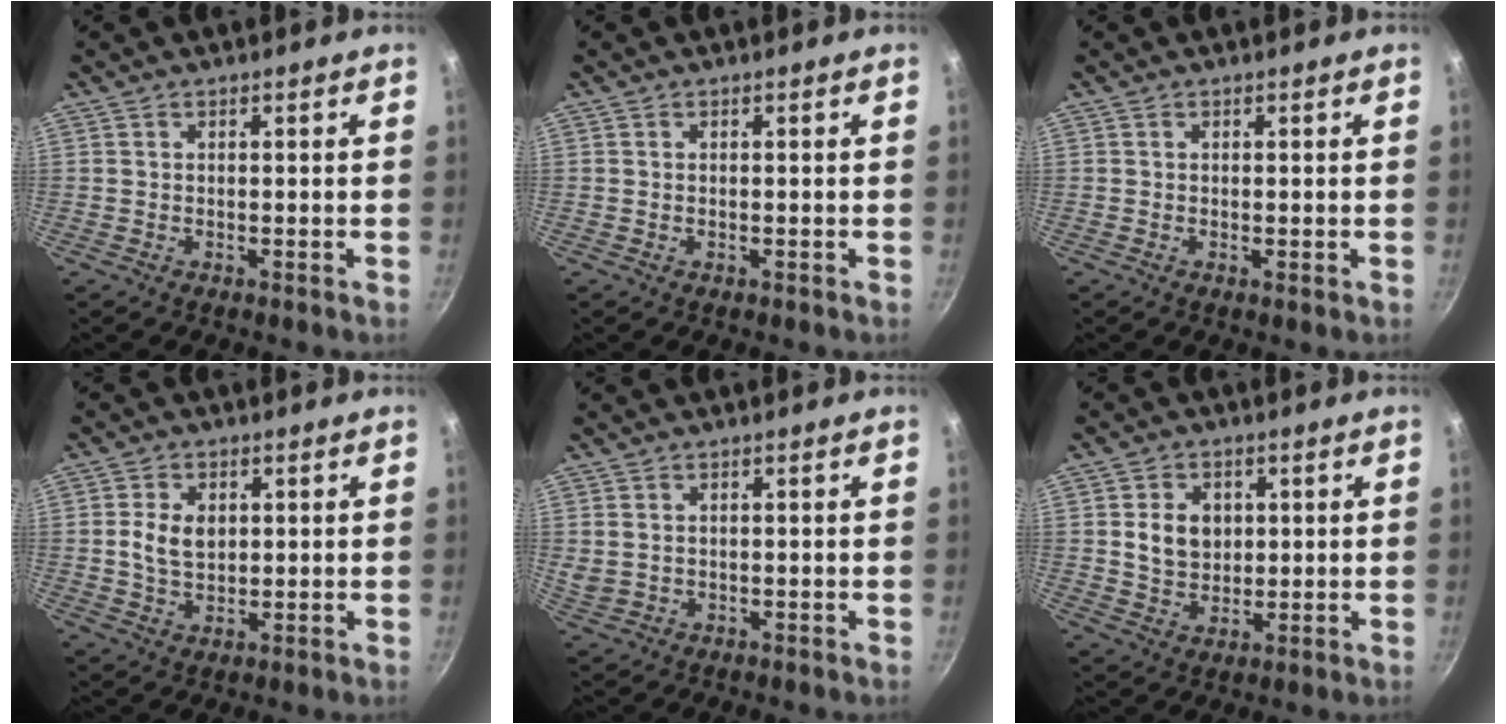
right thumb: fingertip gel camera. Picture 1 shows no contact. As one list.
[{"total": 0.0}, {"total": 0.6, "force": [-0.1, 0.2, 0.6], "torque": [-0.009, -0.001, -0.001]}, {"total": 6.0, "force": [0.9, 4.2, 4.3], "torque": [-0.066, -0.005, 0.017]}, {"total": 2.8, "force": [0.5, 2.2, 1.7], "torque": [-0.029, -0.003, 0.014]}, {"total": 7.4, "force": [1.2, 5.8, 4.4], "torque": [-0.052, -0.009, 0.024]}]